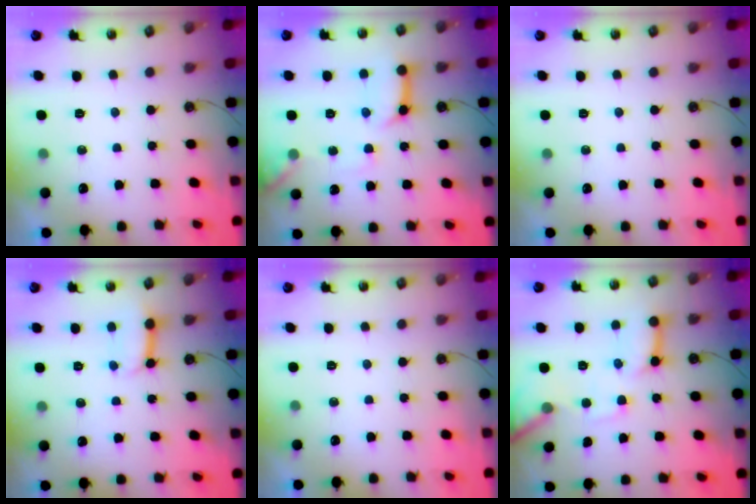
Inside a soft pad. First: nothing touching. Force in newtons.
{"total": 12.2, "press": 12.1, "slide": 1.3}
{"total": 0.0}
{"total": 8.4, "press": 8.3, "slide": 0.9}
{"total": 0.0}
{"total": 13.4, "press": 13.3, "slide": 1.5}